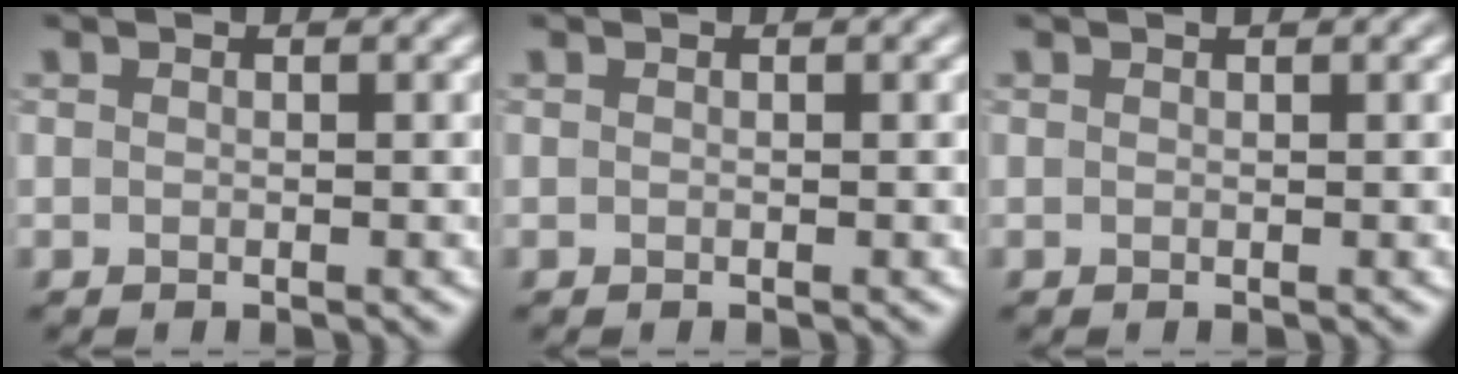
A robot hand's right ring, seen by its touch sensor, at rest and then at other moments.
{"total": 0.0}
{"total": 0.0}